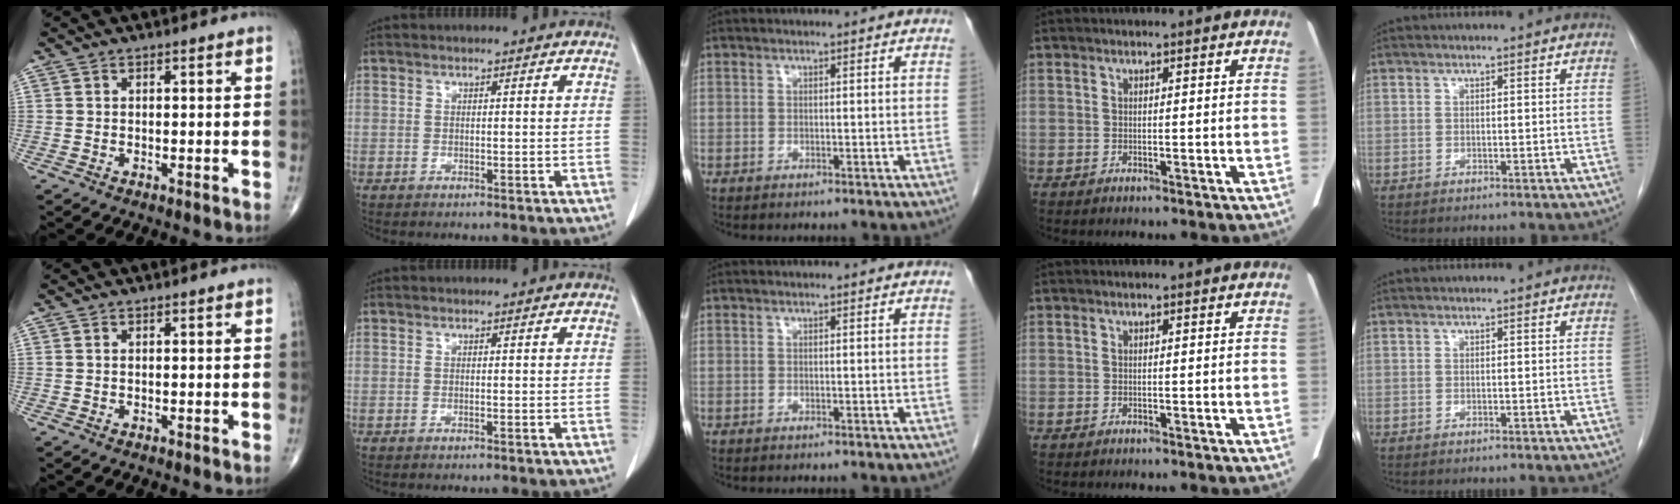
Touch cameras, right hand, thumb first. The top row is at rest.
{}